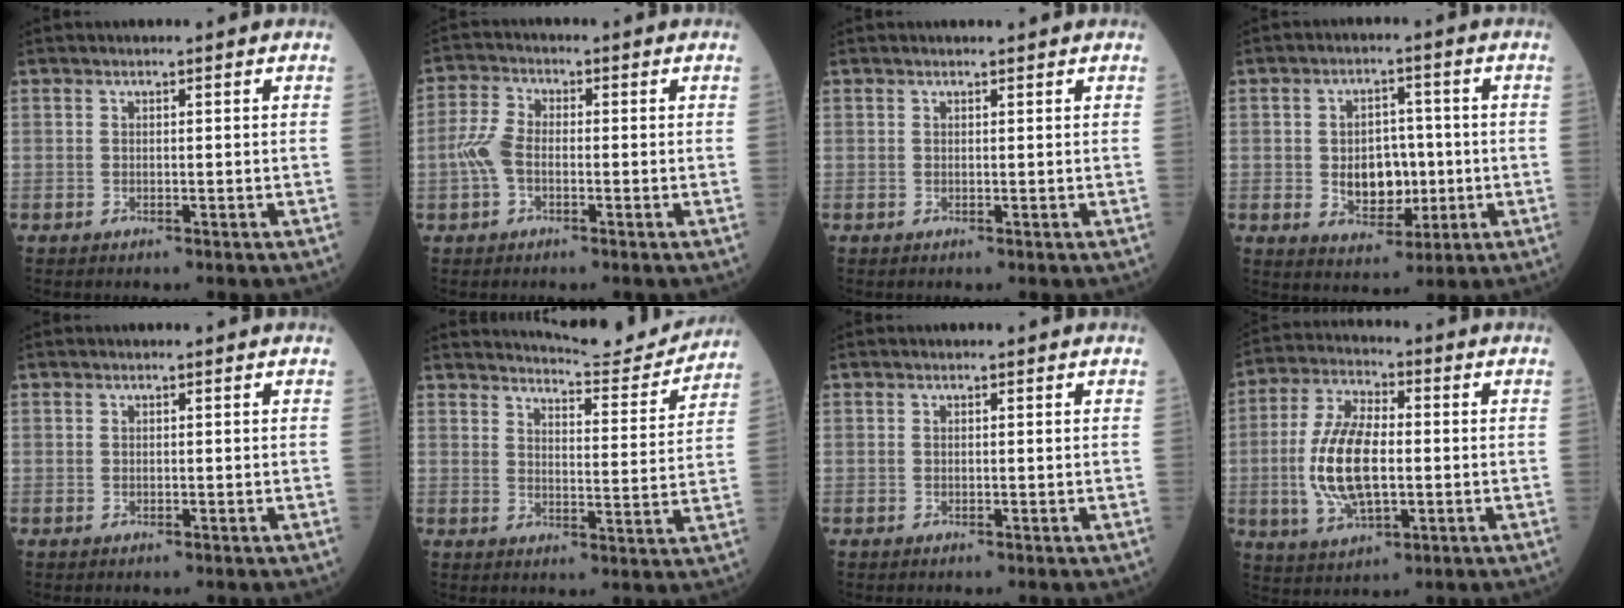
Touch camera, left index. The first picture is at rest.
{"total": 4.8, "force": [-1.2, 2.7, 3.7], "torque": [-0.097, 0.010, -0.030]}
{"total": 0.6, "force": [0.5, -0.1, 0.0], "torque": [-0.005, -0.002, 0.009]}
{"total": 7.3, "force": [-0.8, 4.8, 5.4], "torque": [-0.088, 0.004, -0.004]}
{"total": 0.0}
{"total": 11.0, "force": [11.0, 0.0, 1.0], "torque": [-0.019, -0.028, 0.141]}
{"total": 0.0}
{"total": 12.2, "force": [-1.1, 4.9, 11.1], "torque": [-0.239, 0.005, -0.017]}